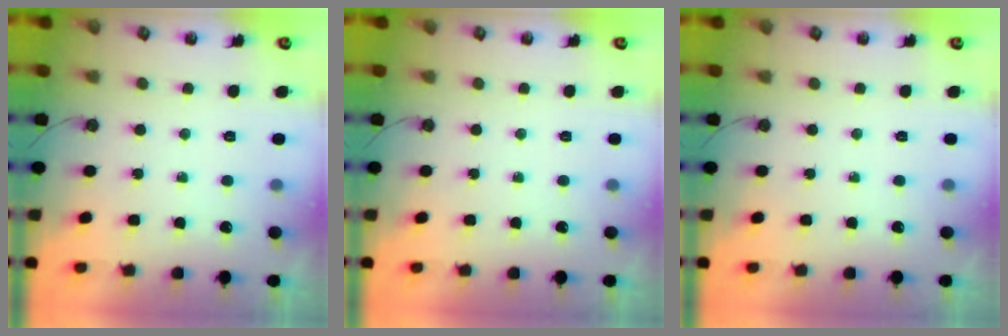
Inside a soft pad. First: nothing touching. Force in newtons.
{"total": 0.0}
{"total": 0.0}